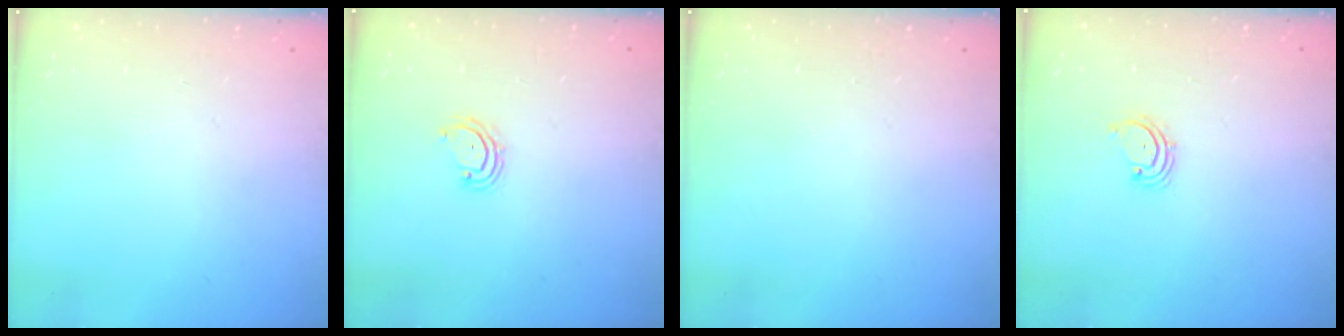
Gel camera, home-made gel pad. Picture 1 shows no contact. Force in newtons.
{"total": 4.1, "press": 4.1, "slide": 0.3}
{"total": 0.0}
{"total": 2.1, "press": 2.1, "slide": 0.3}